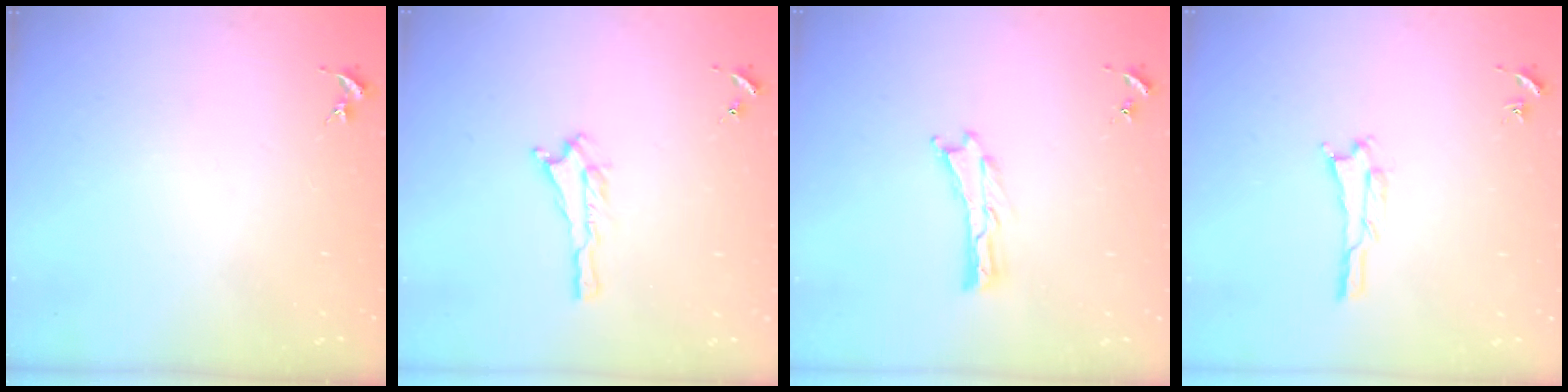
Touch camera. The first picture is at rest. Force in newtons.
{"total": 1.5, "press": 1.4, "slide": 0.2}
{"total": 0.0}
{"total": 1.7, "press": 1.7, "slide": 0.2}